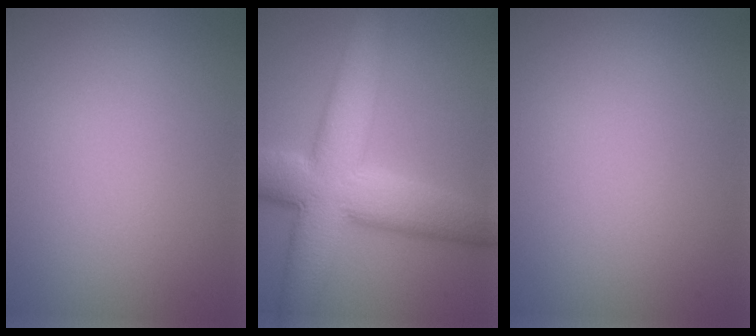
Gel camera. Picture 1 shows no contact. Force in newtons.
{"total": 11.1, "press": 11.0, "slide": 0.7}
{"total": 0.0}